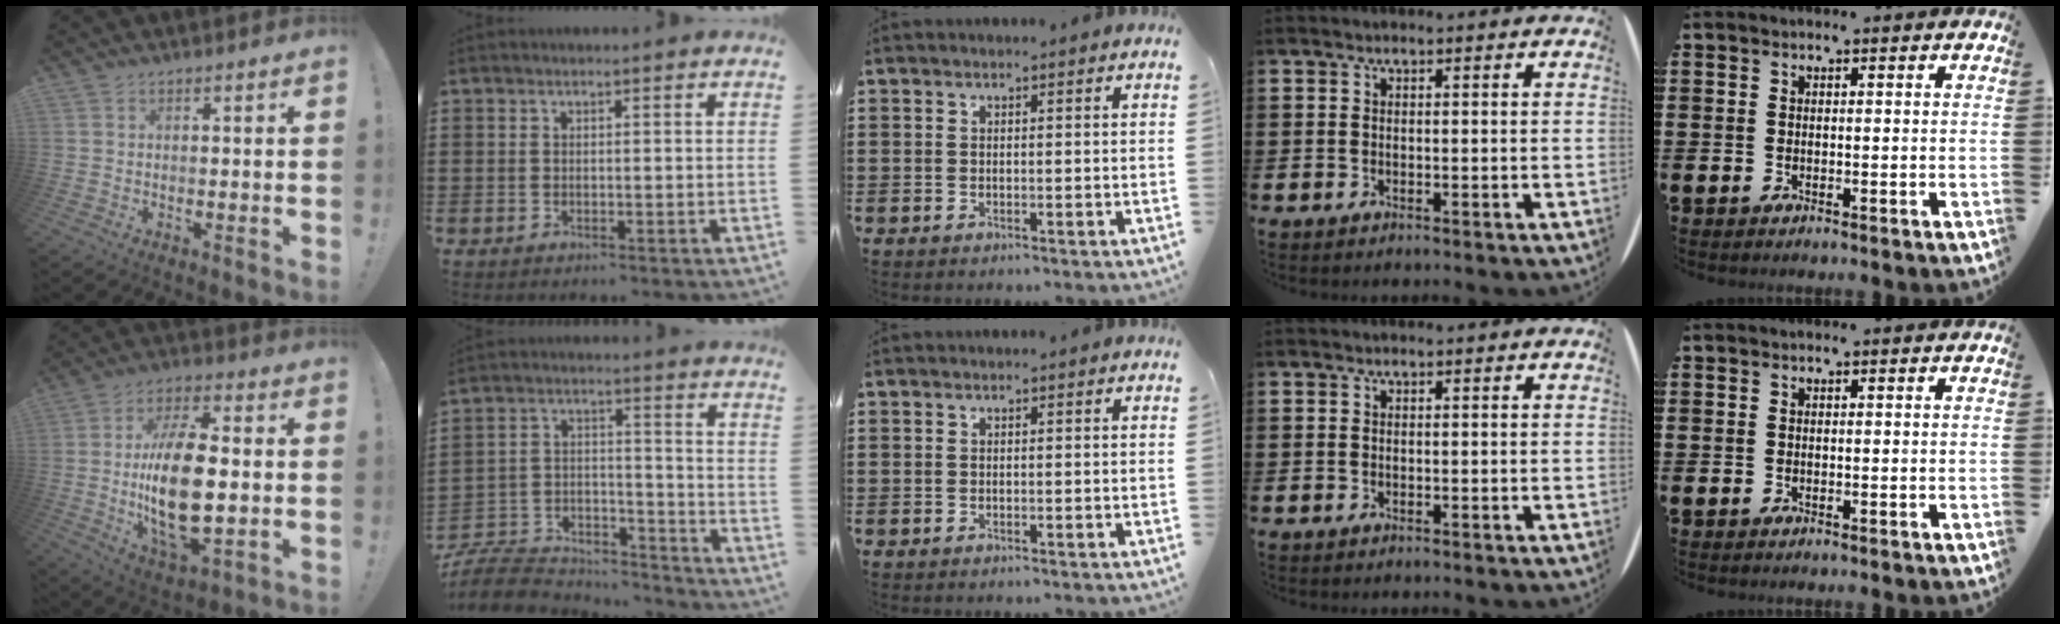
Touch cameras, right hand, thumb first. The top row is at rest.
{"thumb": {"total": 21.1, "force": [-1.0, 10.1, 18.5], "torque": [-0.363, -0.005, -0.017]}, "index": {"total": 8.7, "force": [-8.2, 2.3, 1.8], "torque": [-0.042, 0.019, -0.163]}}